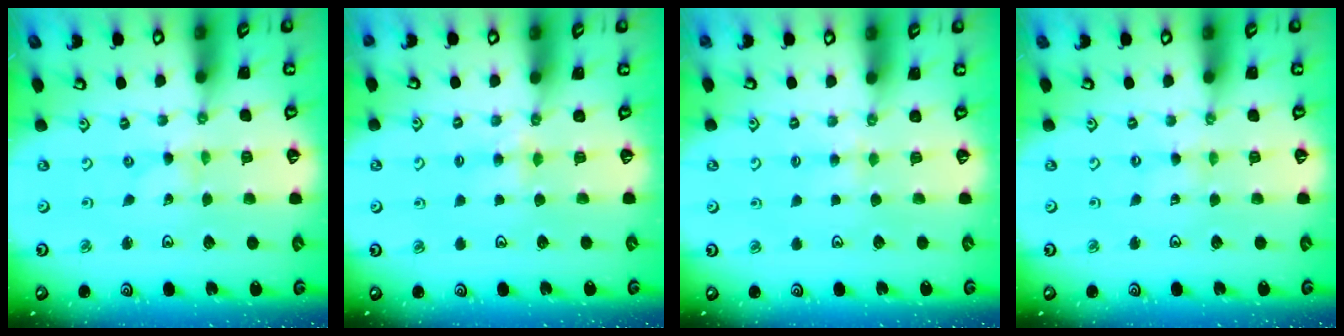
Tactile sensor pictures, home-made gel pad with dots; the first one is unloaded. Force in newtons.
{"total": 4.5, "press": 4.5, "slide": 0.7}
{"total": 3.3, "press": 3.3, "slide": 0.5}
{"total": 1.0, "press": 1.0, "slide": 0.2}